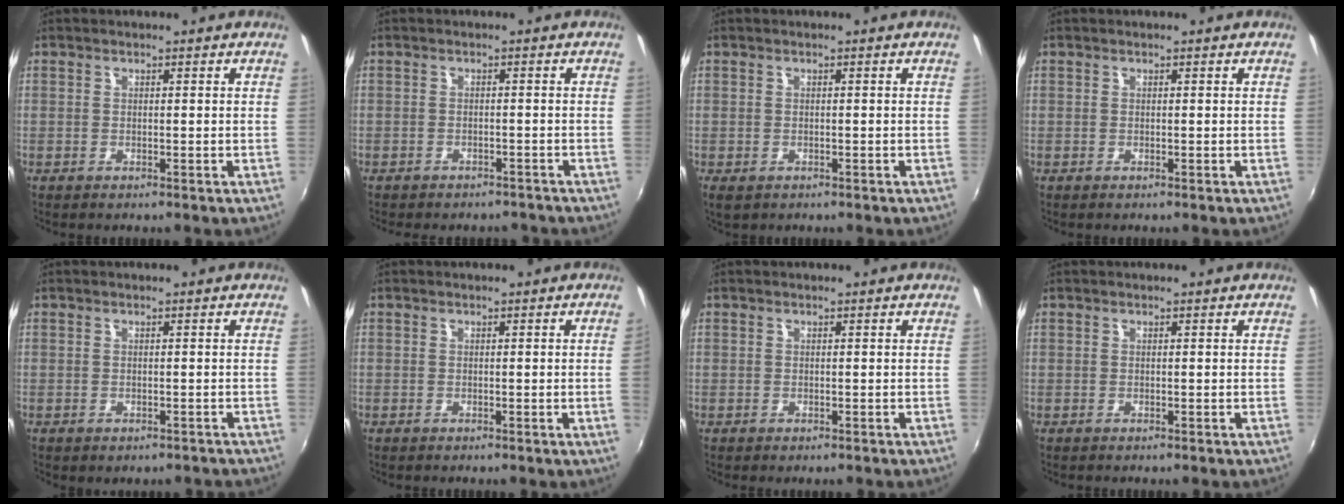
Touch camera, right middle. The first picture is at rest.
{"total": 5.7, "force": [-5.0, 2.2, 1.6], "torque": [-0.040, -0.004, -0.062]}
{"total": 2.0, "force": [-1.0, 1.3, 1.2], "torque": [-0.024, -0.007, -0.013]}
{"total": 0.0}
{"total": 2.7, "force": [-2.1, 1.2, 1.2], "torque": [-0.023, -0.008, -0.022]}
{"total": 1.0, "force": [-0.1, -0.6, 0.8], "torque": [-0.004, -0.006, -0.001]}
{"total": 0.6, "force": [-0.4, 0.4, 0.1], "torque": [-0.001, -0.001, -0.006]}
{"total": 0.0}